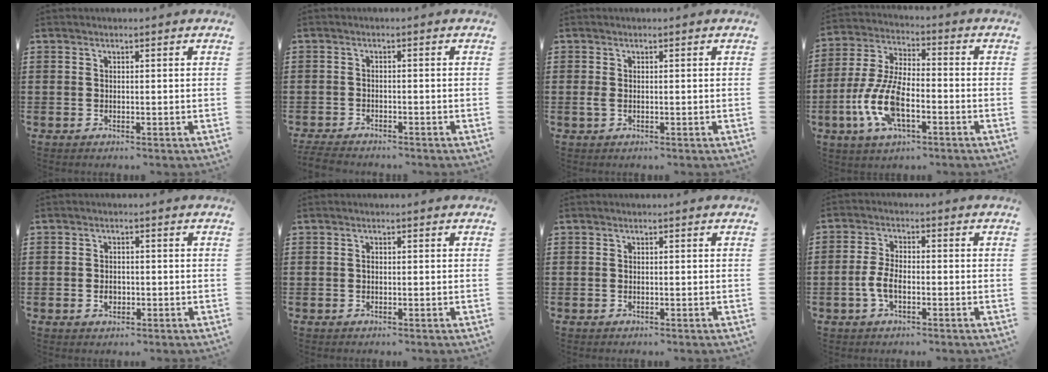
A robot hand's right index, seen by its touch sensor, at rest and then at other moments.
{"total": 2.2, "force": [-2.1, 0.3, 0.4], "torque": [-0.023, -0.003, -0.049]}
{"total": 1.0, "force": [-0.1, 0.4, 0.9], "torque": [-0.026, -0.002, -0.004]}
{"total": 10.7, "force": [-3.6, 4.8, 8.9], "torque": [-0.216, -0.010, -0.070]}
{"total": 1.9, "force": [-0.6, 1.4, 1.2], "torque": [-0.024, 0.003, -0.012]}
{"total": 0.6, "force": [-0.1, 0.4, 0.4], "torque": [-0.010, 0.000, -0.002]}
{"total": 0.0}
{"total": 4.4, "force": [-1.4, 2.1, 3.6], "torque": [-0.090, -0.005, -0.032]}